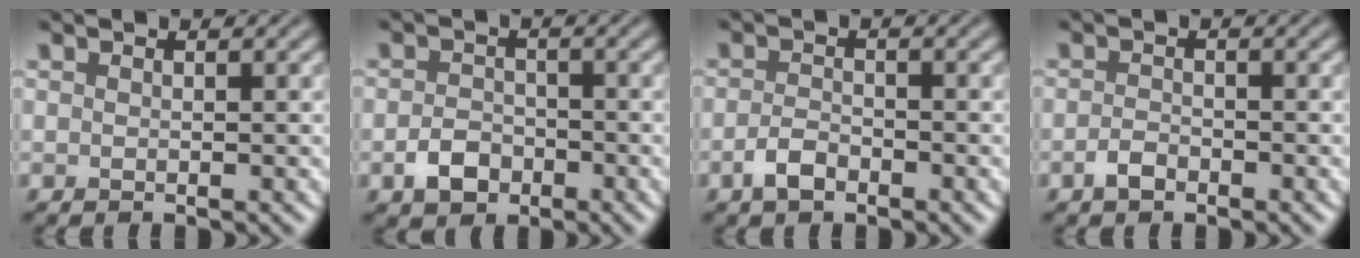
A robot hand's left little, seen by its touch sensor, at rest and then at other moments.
{"total": 2.9, "force": [-1.5, 2.1, 1.4], "torque": [-0.020, 0.003, -0.034]}
{"total": 2.1, "force": [-1.4, 1.0, 1.2], "torque": [-0.023, 0.002, -0.033]}
{"total": 1.6, "force": [-1.2, 0.8, 0.8], "torque": [-0.015, 0.002, -0.027]}